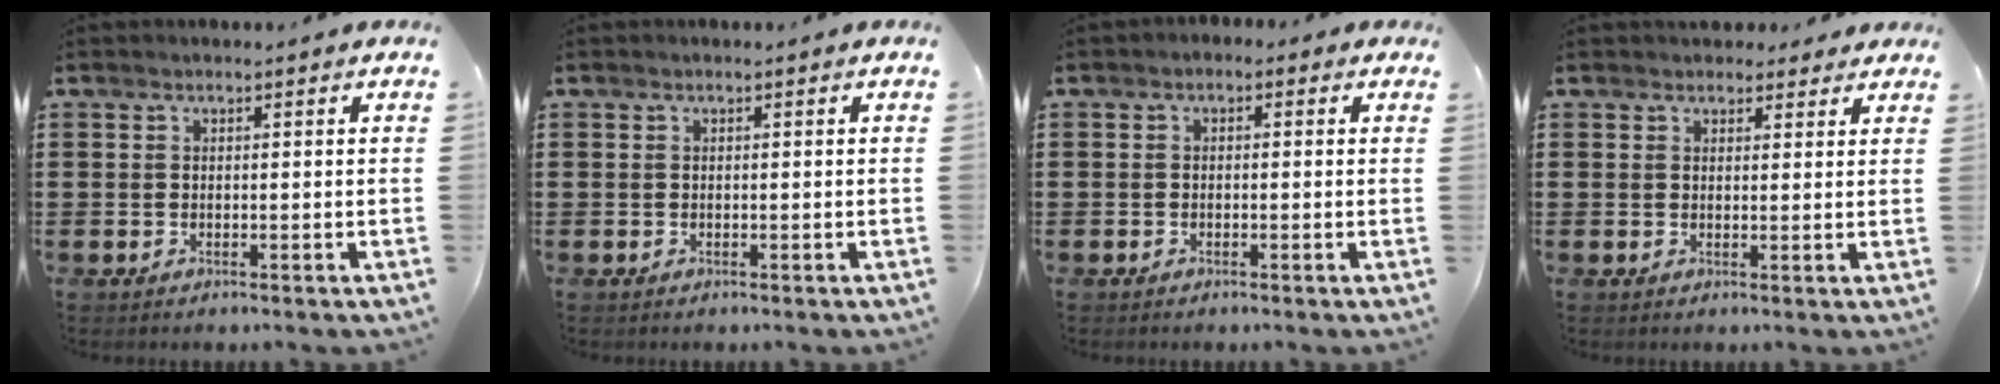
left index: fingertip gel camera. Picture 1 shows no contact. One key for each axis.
{"total": 0.0}
{"total": 1.1, "fx": -0.6, "fy": 0.8, "fz": 0.3, "tx": -0.009, "ty": 0.004, "tz": -0.014}
{"total": 2.5, "fx": 2.1, "fy": 1.3, "fz": 0.0, "tx": 0.000, "ty": 0.000, "tz": 0.040}